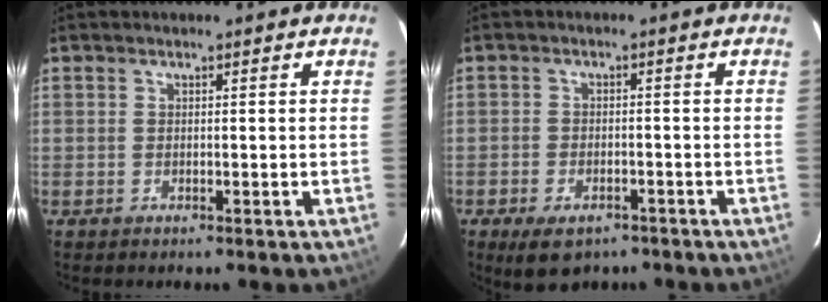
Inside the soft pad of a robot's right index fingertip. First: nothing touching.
{"total": 7.5, "force": [-5.1, 3.9, 3.8], "torque": [-0.082, -0.009, -0.072]}